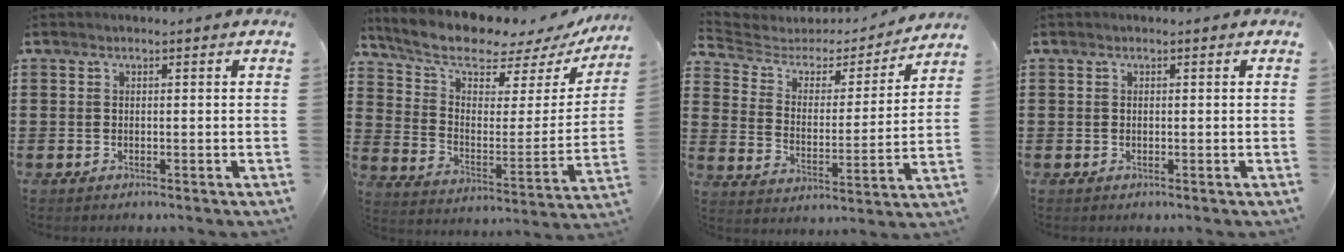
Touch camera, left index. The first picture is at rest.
{"total": 8.5, "force": [7.3, 2.4, 3.6], "torque": [-0.100, -0.050, 0.125]}
{"total": 3.8, "force": [3.1, 2.0, 1.0], "torque": [-0.047, -0.023, 0.043]}
{"total": 0.0}